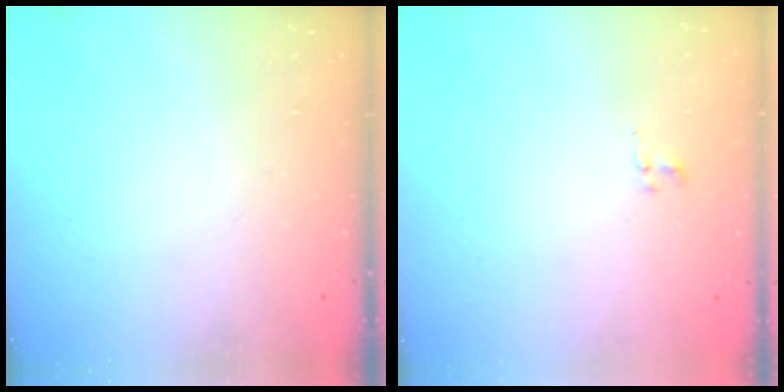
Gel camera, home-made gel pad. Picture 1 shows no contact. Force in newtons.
{"total": 0.7, "press": 0.4, "slide": 0.6}